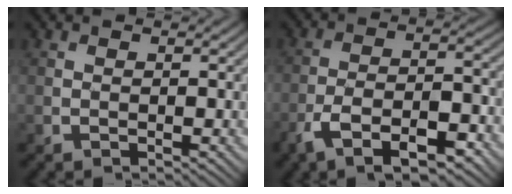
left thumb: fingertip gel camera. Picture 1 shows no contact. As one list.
[{"total": 9.8, "force": [-6.1, 3.5, 6.8], "torque": [-0.119, -0.004, -0.114]}]